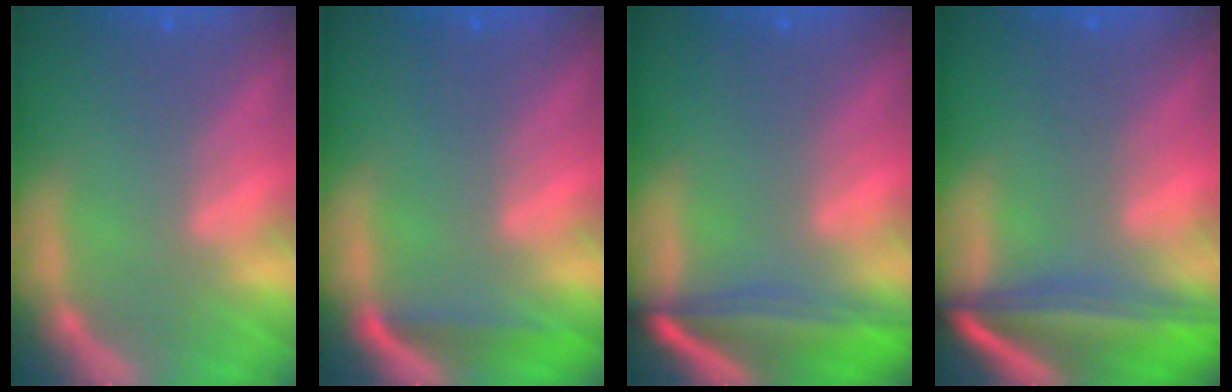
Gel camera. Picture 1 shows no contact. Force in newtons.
{"total": 2.5}
{"total": 8.1}
{"total": 10.1}